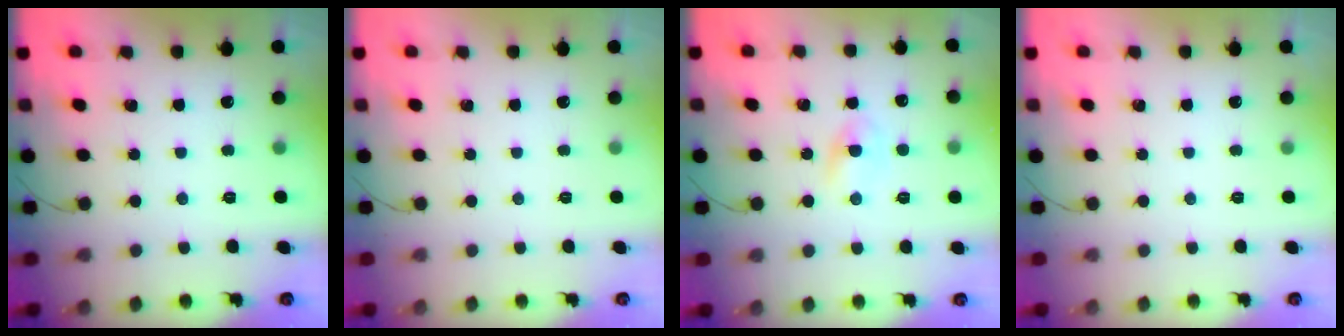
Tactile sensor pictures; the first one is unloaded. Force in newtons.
{"total": 0.0}
{"total": 2.8, "press": 2.6, "slide": 1.1}
{"total": 0.0}